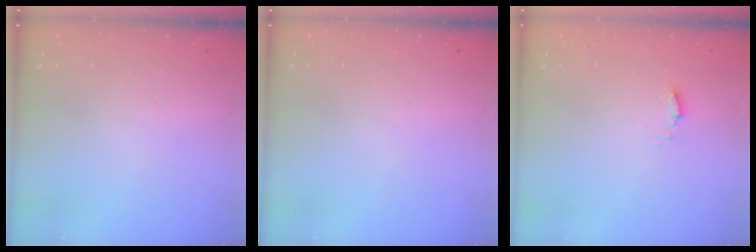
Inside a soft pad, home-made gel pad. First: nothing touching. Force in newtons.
{"total": 0.0}
{"total": 4.7, "press": 4.7, "slide": 0.6}